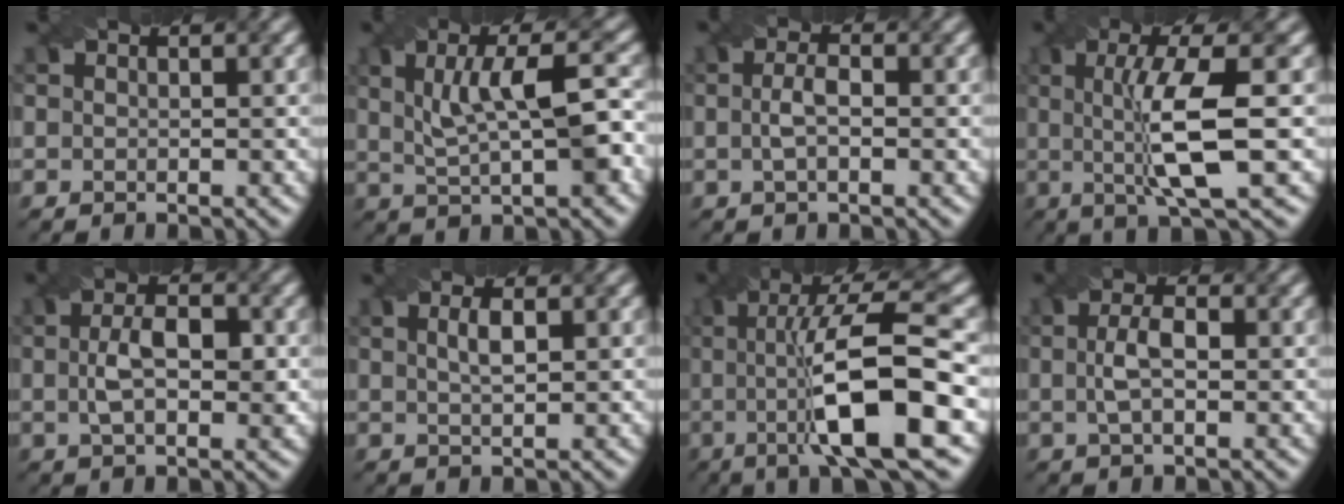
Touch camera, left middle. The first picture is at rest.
{"total": 6.9, "force": [1.3, 2.0, 6.5], "torque": [-0.105, 0.009, 0.023]}
{"total": 2.1, "force": [-0.2, 0.8, 1.9], "torque": [-0.044, 0.002, -0.005]}
{"total": 8.1, "force": [0.2, 1.6, 7.9], "torque": [-0.134, -0.002, 0.006]}
{"total": 4.4, "force": [0.1, 2.1, 3.9], "torque": [-0.075, 0.003, 0.001]}
{"total": 2.0, "force": [0.7, 0.6, 1.8], "torque": [-0.031, 0.004, 0.013]}
{"total": 11.7, "force": [-0.9, 2.6, 11.4], "torque": [-0.173, 0.009, -0.018]}
{"total": 2.9, "force": [0.1, 1.1, 2.7], "torque": [-0.060, 0.004, -0.002]}